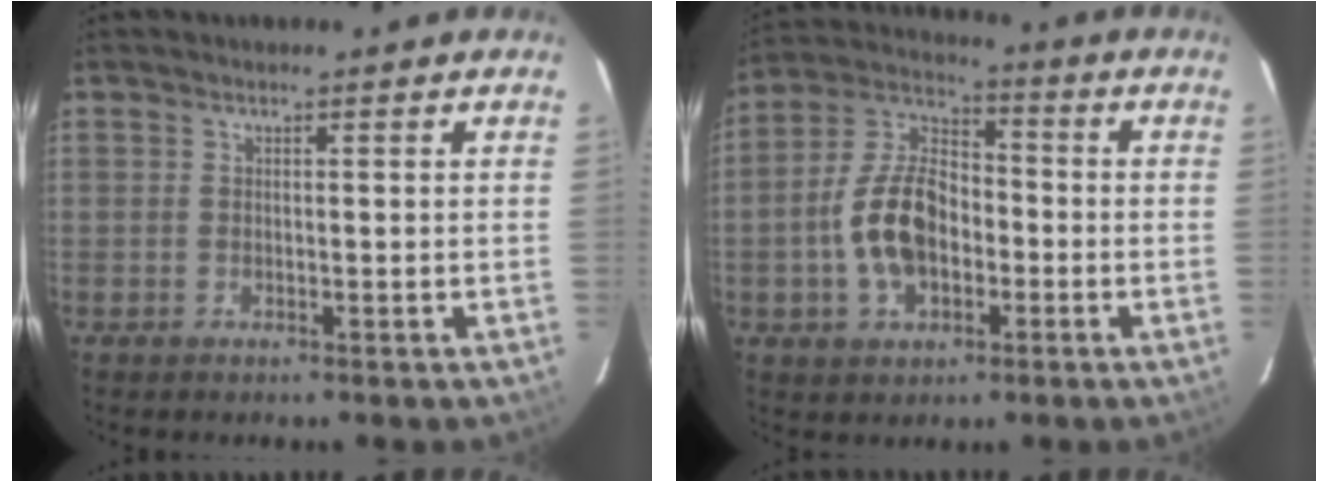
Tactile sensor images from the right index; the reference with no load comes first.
{"total": 13.2, "force": [-3.2, 8.1, 9.9], "torque": [-0.201, 0.022, -0.054]}